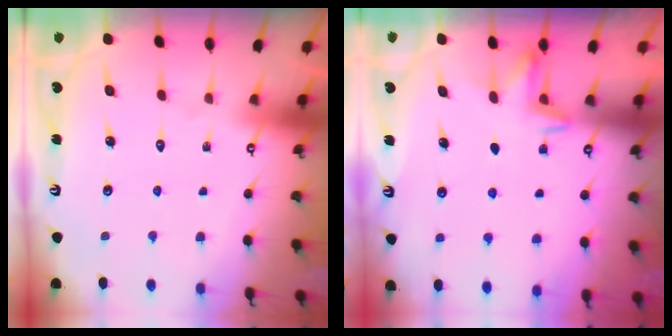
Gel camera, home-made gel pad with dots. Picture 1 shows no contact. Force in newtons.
{"total": 4.6, "press": 4.6, "slide": 0.6}